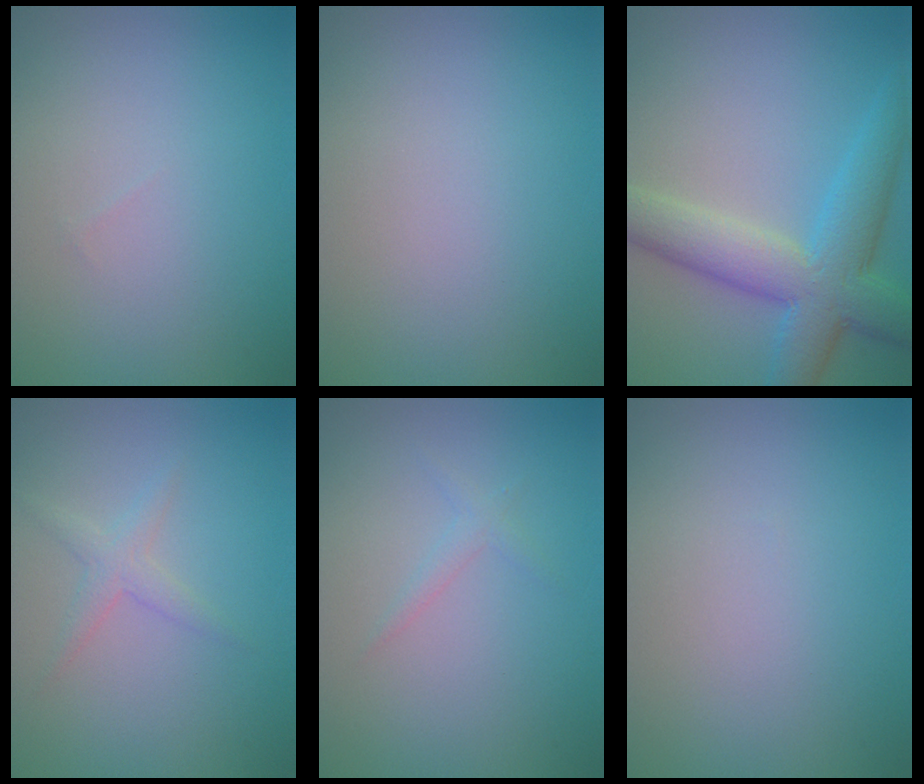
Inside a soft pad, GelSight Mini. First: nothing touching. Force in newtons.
{"total": 0.0}
{"total": 7.7, "press": 7.7, "slide": 0.3}
{"total": 1.6, "press": 1.6, "slide": 0.1}
{"total": 1.0, "press": 1.0, "slide": 0.0}
{"total": 0.0}